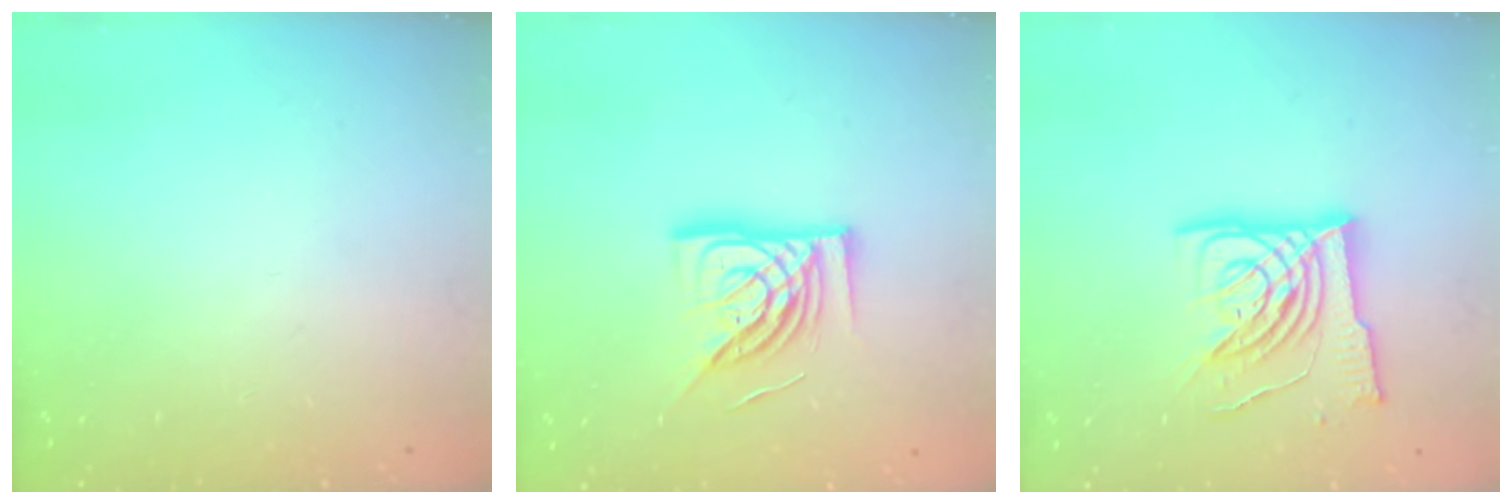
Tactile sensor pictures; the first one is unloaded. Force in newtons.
{"total": 15.0, "press": 15.0, "slide": 1.4}
{"total": 15.3, "press": 15.2, "slide": 2.0}